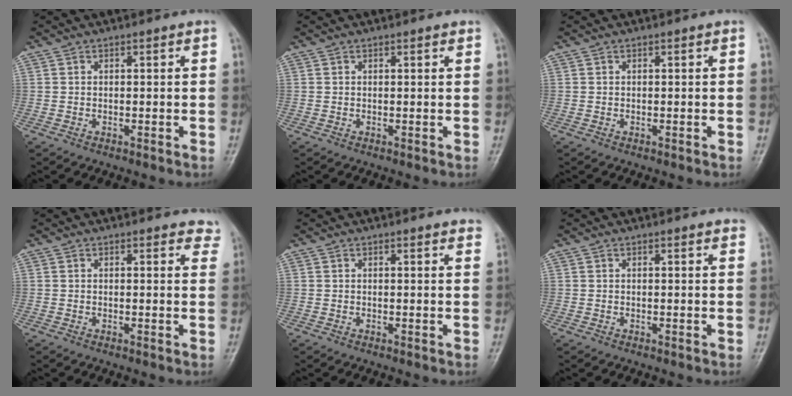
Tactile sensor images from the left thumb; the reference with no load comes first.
{"total": 0.8, "force": [0.5, 0.2, 0.5], "torque": [-0.006, -0.001, 0.005]}
{"total": 0.0}
{"total": 3.5, "force": [3.1, 1.4, 0.9], "torque": [0.018, -0.014, 0.016]}
{"total": 2.7, "force": [2.4, 0.5, 1.0], "torque": [-0.004, -0.007, 0.015]}
{"total": 1.9, "force": [1.6, 0.4, 0.8], "torque": [-0.005, -0.003, 0.012]}